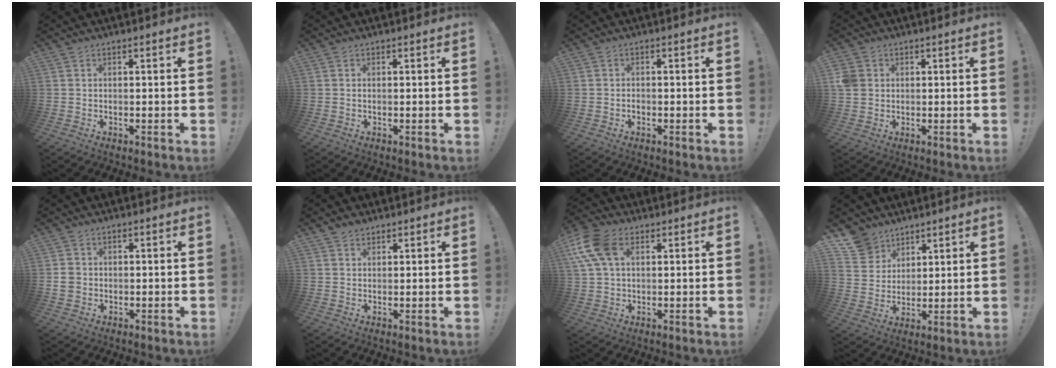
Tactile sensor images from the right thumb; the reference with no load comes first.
{"total": 0.0}
{"total": 1.1, "force": [-0.8, 0.7, 0.5], "torque": [-0.009, 0.003, -0.014]}
{"total": 4.2, "force": [1.0, 3.8, 1.6], "torque": [-0.031, 0.003, 0.022]}
{"total": 3.3, "force": [-0.1, 3.0, 1.4], "torque": [-0.016, -0.001, -0.002]}
{"total": 2.0, "force": [1.6, 1.1, 0.5], "torque": [-0.006, -0.006, 0.029]}
{"total": 12.6, "force": [4.4, 7.8, 8.9], "torque": [-0.186, -0.003, 0.086]}
{"total": 9.4, "force": [6.8, 6.4, 1.1], "torque": [-0.025, -0.053, 0.135]}